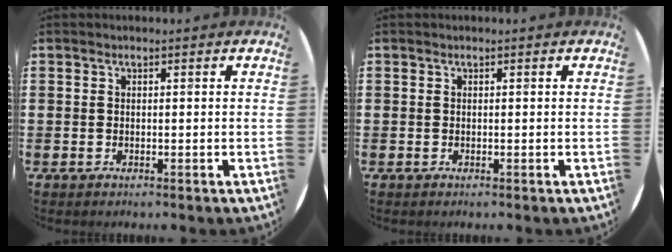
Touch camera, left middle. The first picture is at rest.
{"total": 0.0}